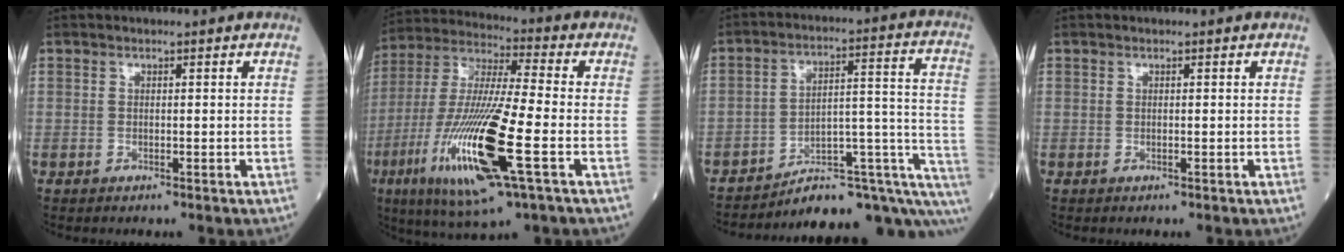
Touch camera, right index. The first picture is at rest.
{"total": 20.3, "force": [-6.6, 1.9, 19.1], "torque": [-0.416, -0.033, -0.122]}
{"total": 15.6, "force": [-11.7, 3.9, 9.5], "torque": [-0.063, 0.083, -0.150]}
{"total": 0.0}